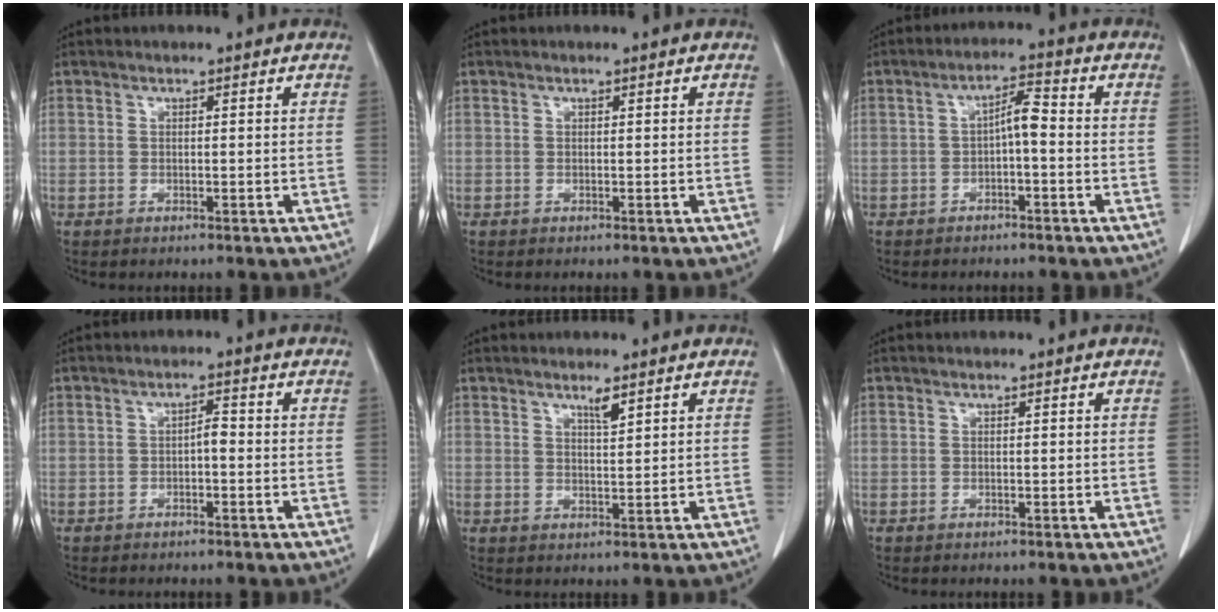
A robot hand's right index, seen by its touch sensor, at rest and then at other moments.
{"total": 0.0}
{"total": 3.9, "force": [-0.6, 0.8, 3.7], "torque": [-0.061, 0.015, -0.009]}
{"total": 1.7, "force": [-0.4, 0.5, 1.6], "torque": [-0.023, 0.004, -0.009]}
{"total": 2.1, "force": [1.5, 0.1, 1.5], "torque": [-0.031, -0.004, 0.028]}
{"total": 0.0}